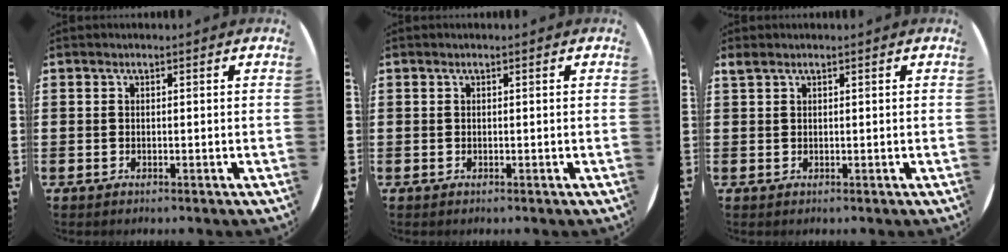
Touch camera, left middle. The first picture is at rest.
{"total": 0.0}
{"total": 0.7, "force": [0.7, 0.1, 0.1], "torque": [-0.003, 0.001, 0.013]}